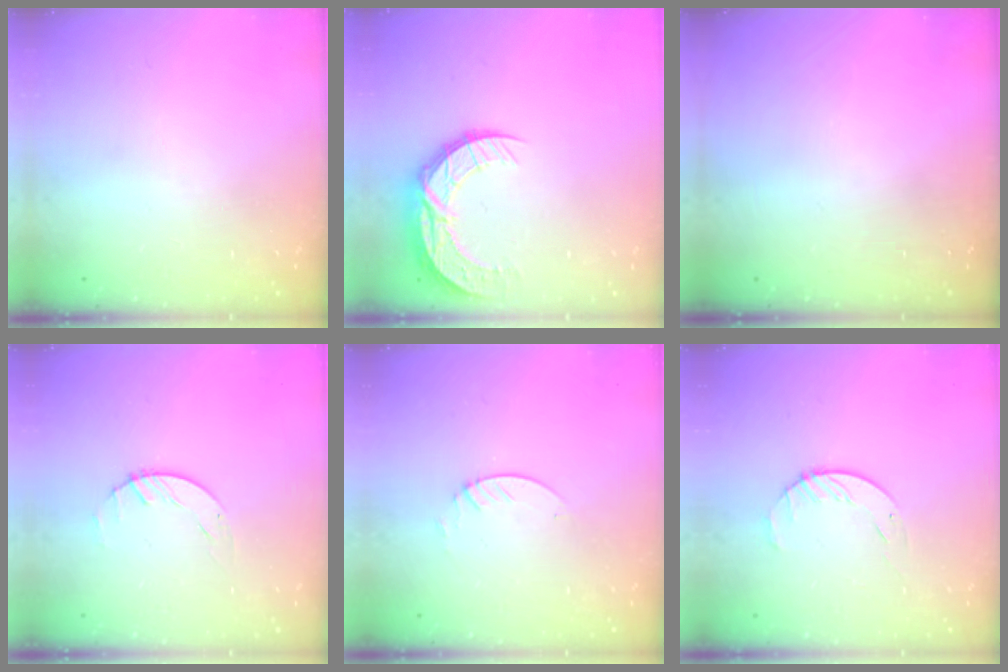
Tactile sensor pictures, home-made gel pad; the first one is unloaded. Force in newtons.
{"total": 10.6, "press": 10.6, "slide": 0.7}
{"total": 0.0}
{"total": 0.8, "press": 0.8, "slide": 0.2}
{"total": 1.3, "press": 1.3, "slide": 0.1}
{"total": 3.4, "press": 3.4, "slide": 0.4}